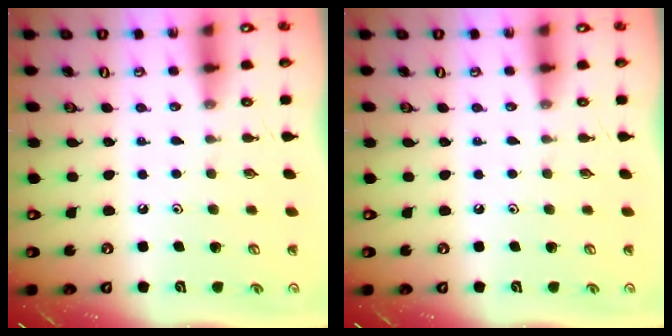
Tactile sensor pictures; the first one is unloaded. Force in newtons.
{"total": 0.0}